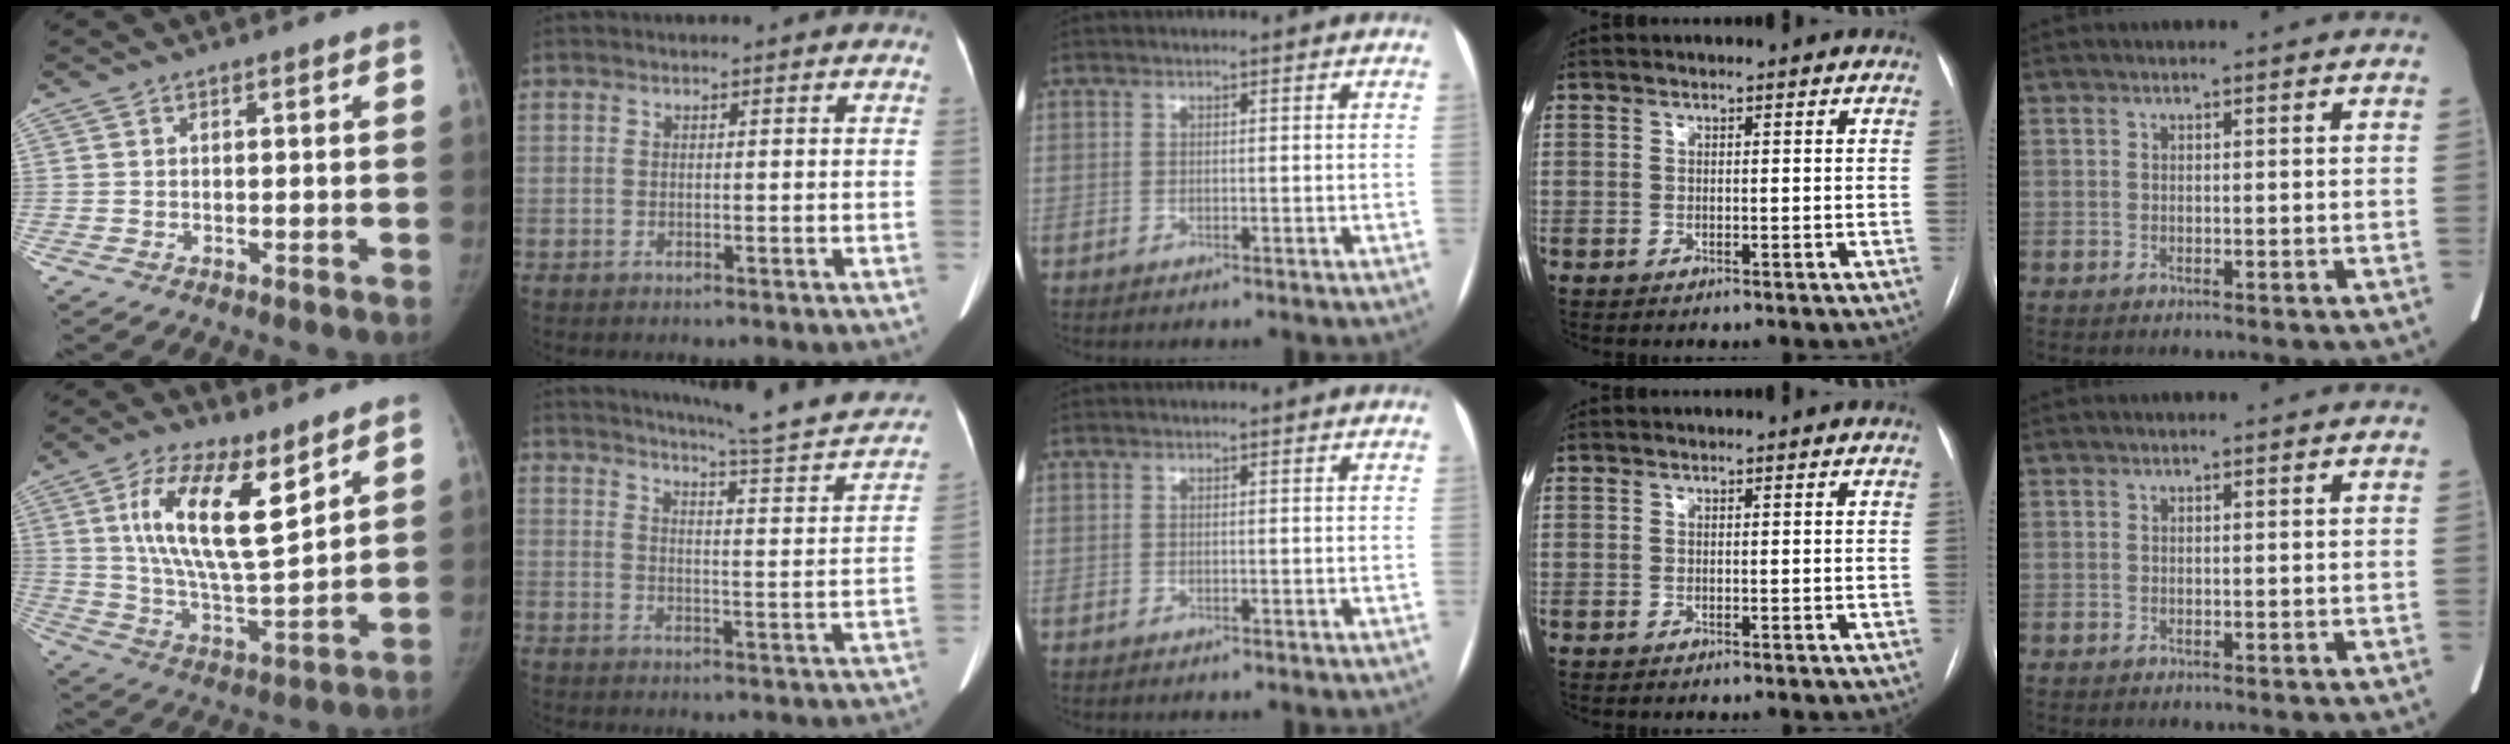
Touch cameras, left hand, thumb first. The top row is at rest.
{"thumb": {"total": 16.6, "force": [7.5, 6.1, 13.4], "torque": [-0.228, -0.043, 0.141]}, "index": {"total": 19.4, "force": [17.8, 1.0, 7.6], "torque": [-0.104, -0.045, 0.217]}}